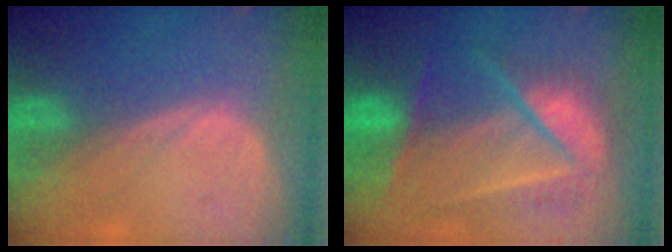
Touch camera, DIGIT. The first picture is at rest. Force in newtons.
{"total": 9.5, "press": 8.3, "slide": 4.7}